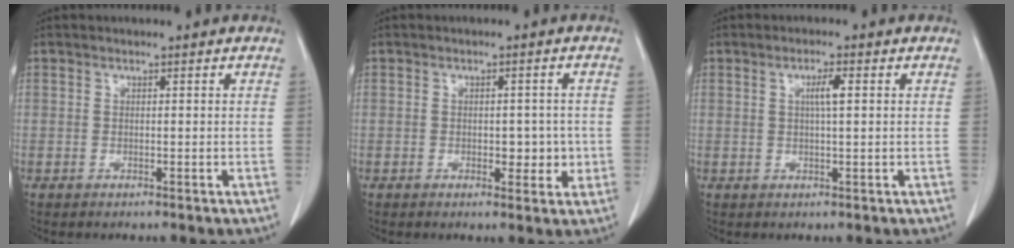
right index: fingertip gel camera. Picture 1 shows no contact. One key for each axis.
{"total": 3.6, "fx": -0.5, "fy": 2.2, "fz": 2.8, "tx": -0.025, "ty": 0.004, "tz": -0.001}
{"total": 2.6, "fx": 0.6, "fy": 0.1, "fz": 2.6, "tx": -0.046, "ty": 0.002, "tz": 0.010}